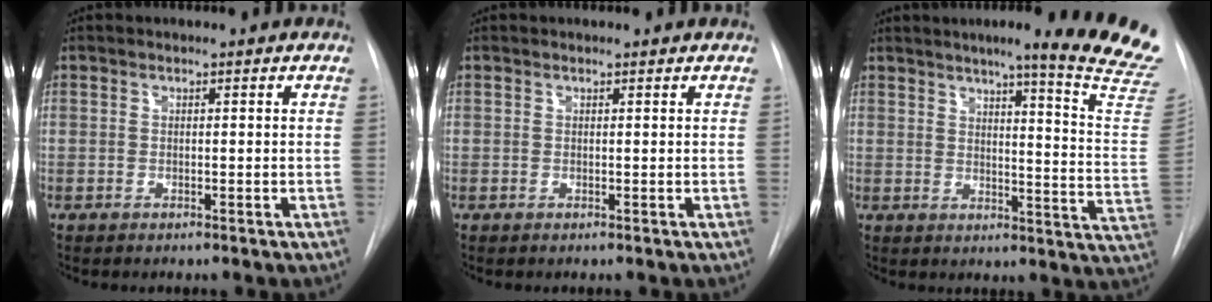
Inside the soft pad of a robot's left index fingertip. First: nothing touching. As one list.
[{"total": 0.0}, {"total": 18.8, "force": [15.4, -1.3, 10.6], "torque": [-0.130, -0.101, 0.171]}]